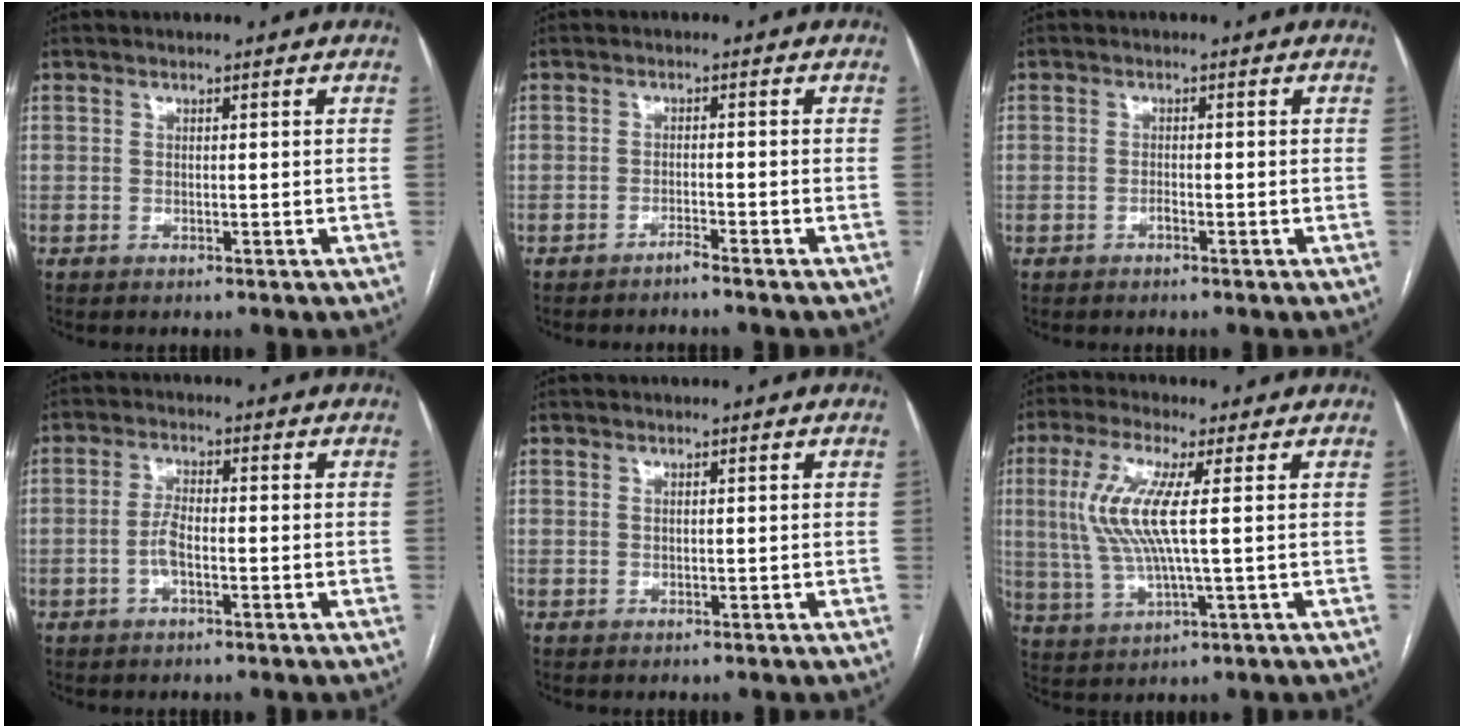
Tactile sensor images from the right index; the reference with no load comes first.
{"total": 1.7, "force": [-1.5, -0.5, 0.6], "torque": [-0.014, 0.003, -0.026]}
{"total": 0.7, "force": [-0.6, 0.1, 0.5], "torque": [-0.009, 0.001, -0.011]}
{"total": 3.2, "force": [-1.1, 0.9, 2.9], "torque": [-0.062, 0.005, -0.022]}
{"total": 0.0}
{"total": 9.4, "force": [1.5, 0.8, 9.2], "torque": [-0.216, 0.005, 0.030]}